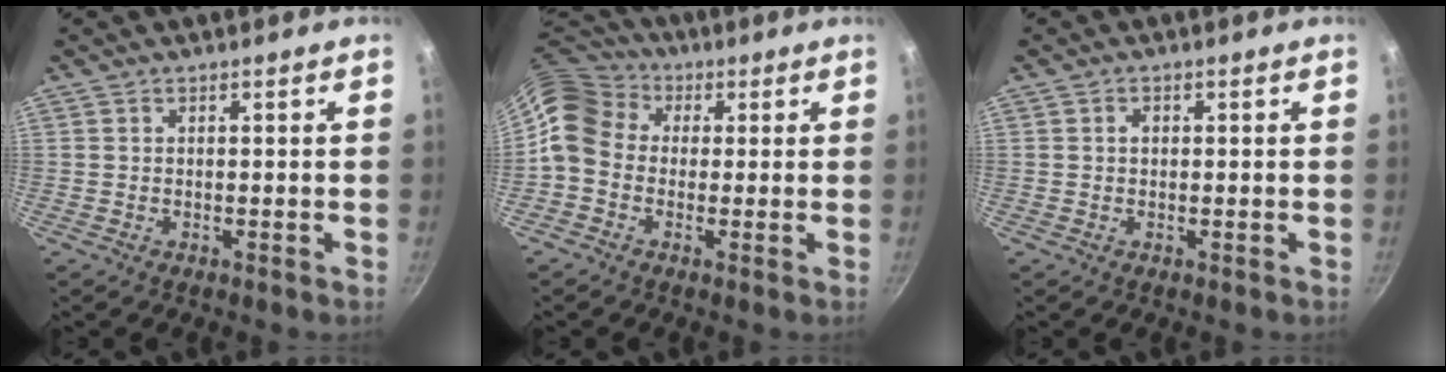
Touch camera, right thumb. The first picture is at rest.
{"total": 11.0, "force": [1.5, 9.0, 6.1], "torque": [-0.105, 0.026, 0.006]}
{"total": 1.2, "force": [0.2, 0.9, 0.7], "torque": [-0.009, 0.004, 0.003]}